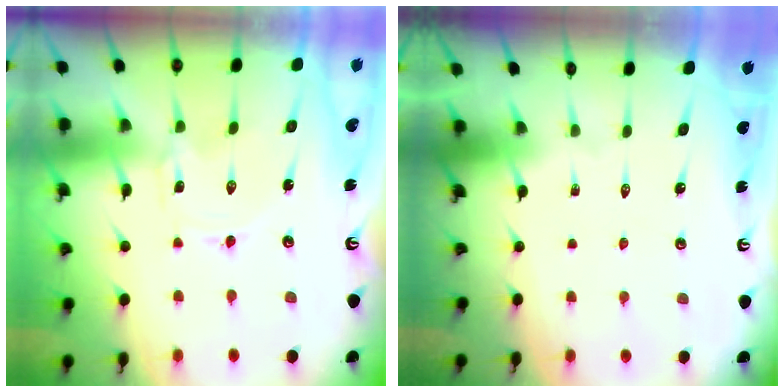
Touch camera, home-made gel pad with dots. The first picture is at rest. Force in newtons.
{"total": 0.0}